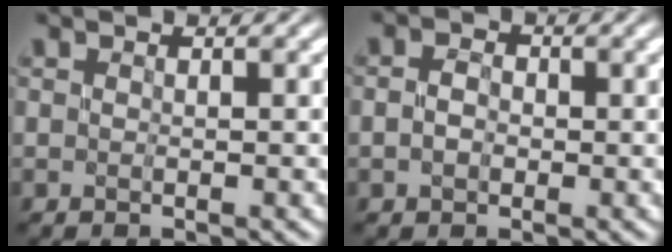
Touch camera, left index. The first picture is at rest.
{"total": 1.7, "force": [-0.4, 1.3, 1.0], "torque": [-0.025, 0.003, -0.010]}